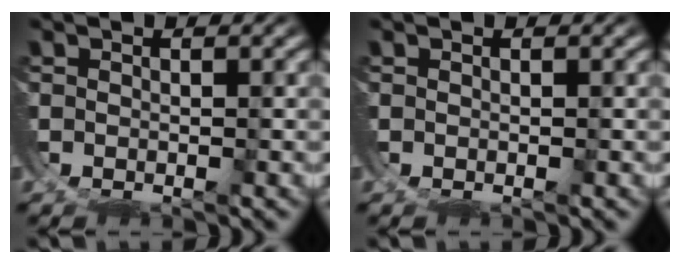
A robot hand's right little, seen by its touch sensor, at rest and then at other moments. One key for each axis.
{"total": 0.0}